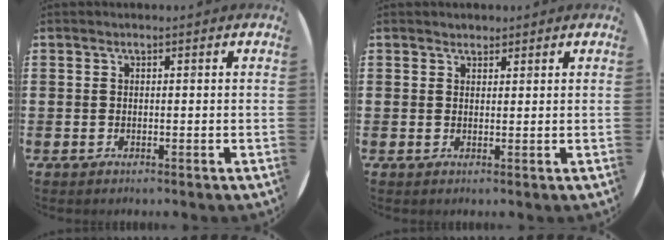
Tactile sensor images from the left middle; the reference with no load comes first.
{"total": 1.2, "force": [1.2, 0.4, 0.0], "torque": [-0.001, 0.002, 0.023]}